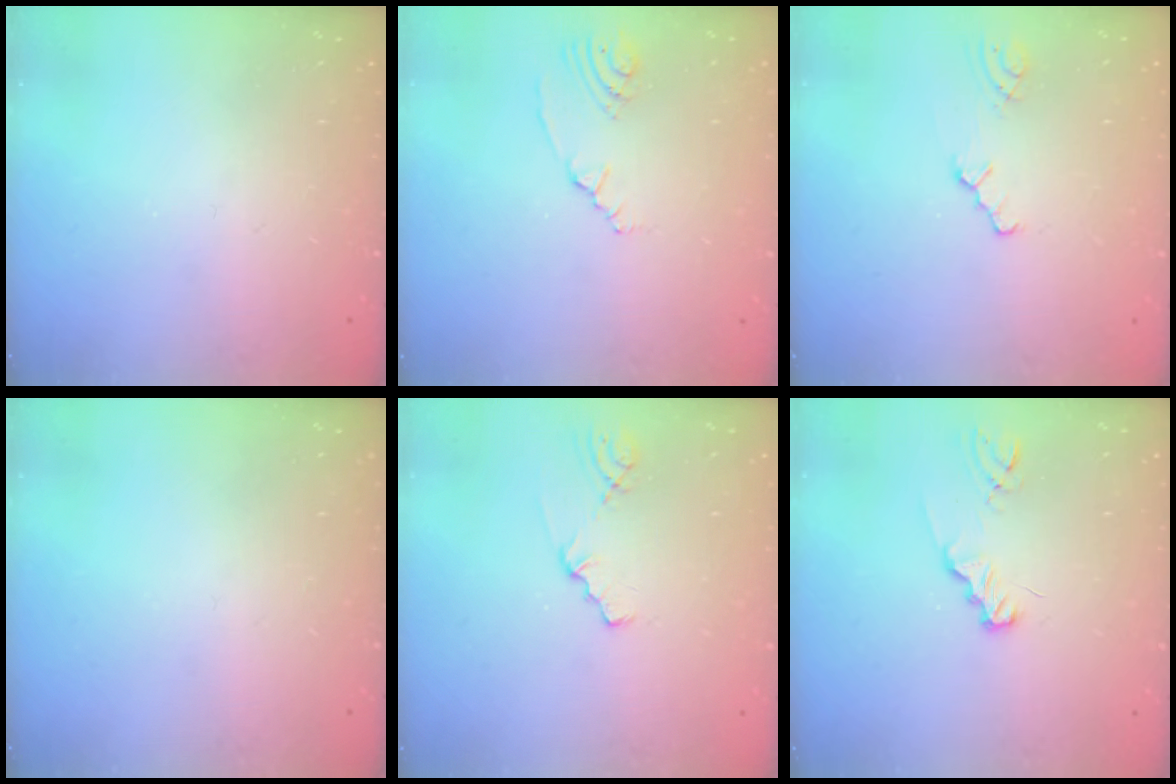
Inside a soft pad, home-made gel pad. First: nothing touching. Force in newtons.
{"total": 2.4, "press": 2.0, "slide": 1.3}
{"total": 1.2, "press": 1.1, "slide": 0.2}
{"total": 0.0}
{"total": 1.6, "press": 1.6, "slide": 0.3}
{"total": 1.9, "press": 1.9, "slide": 0.2}